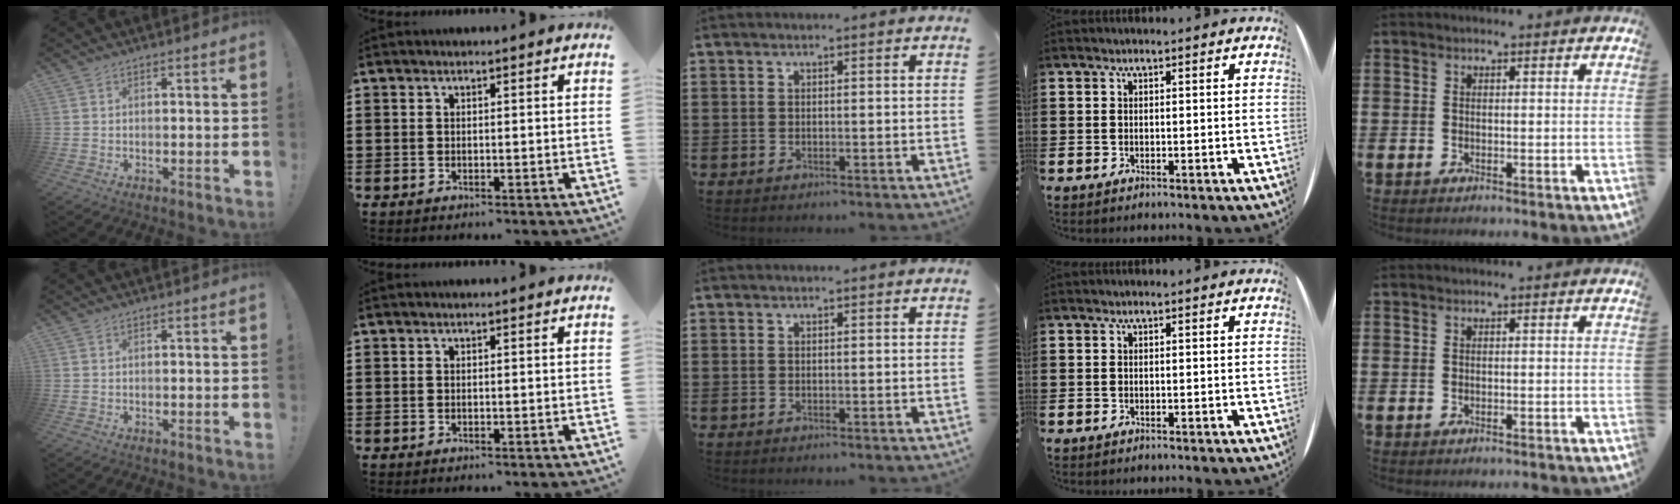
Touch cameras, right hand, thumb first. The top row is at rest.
{}